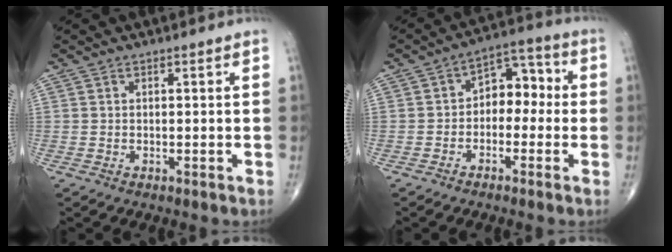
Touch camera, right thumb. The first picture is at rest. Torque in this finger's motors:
{"motor_torque": [-0.23, 0.31, 0.24, 0.09, 0.02]}